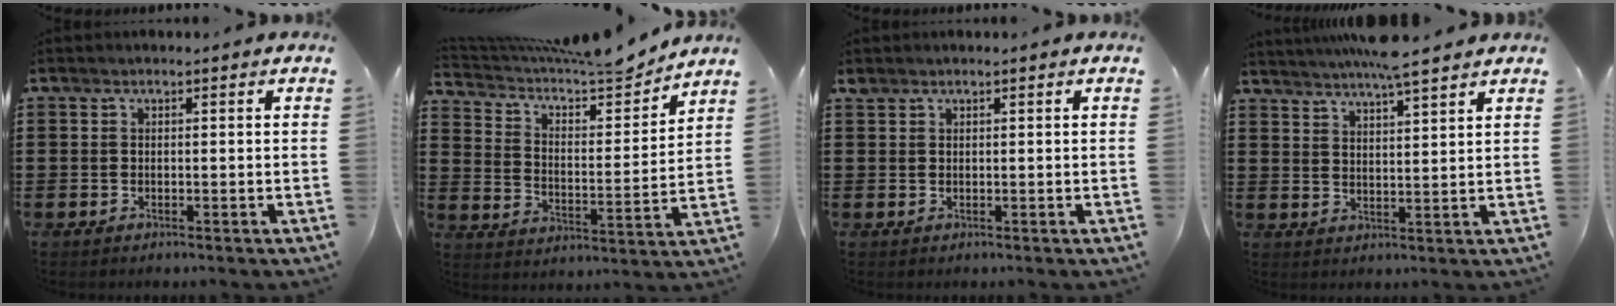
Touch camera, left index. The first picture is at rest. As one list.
[{"total": 7.9, "force": [7.2, 1.4, 2.9], "torque": [-0.075, -0.055, 0.120]}, {"total": 0.9, "force": [0.7, 0.4, 0.3], "torque": [-0.008, 0.002, 0.014]}, {"total": 5.0, "force": [4.6, -0.4, 1.9], "torque": [-0.050, -0.016, 0.081]}]